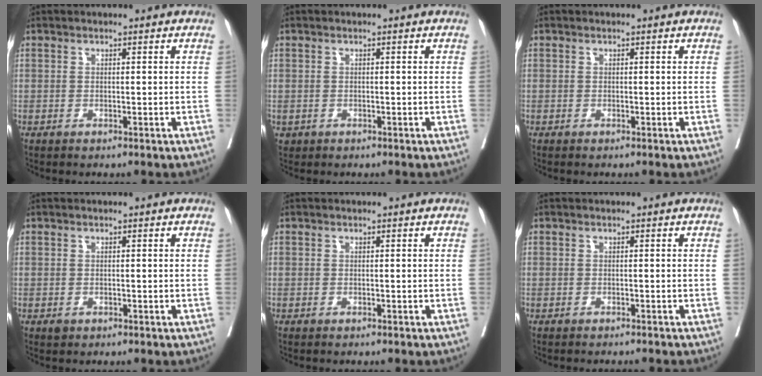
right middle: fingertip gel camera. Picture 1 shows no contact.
{"total": 0.6, "force": [-0.2, 0.6, 0.1], "torque": [-0.004, 0.002, 0.002]}
{"total": 0.0}
{"total": 0.7, "force": [-0.4, 0.6, 0.3], "torque": [-0.005, 0.001, -0.002]}
{"total": 0.8, "force": [-0.7, 0.1, 0.3], "torque": [0.000, 0.000, -0.009]}
{"total": 4.5, "force": [-4.3, 0.2, 1.4], "torque": [-0.015, -0.011, -0.051]}